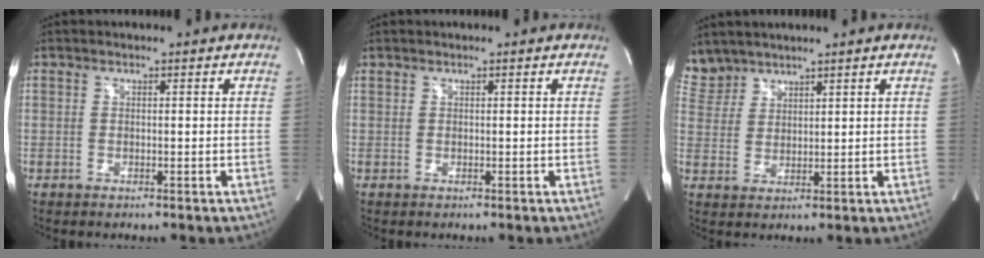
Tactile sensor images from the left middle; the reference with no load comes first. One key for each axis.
{"total": 0.0}
{"total": 4.7, "fx": 4.4, "fy": 1.6, "fz": -0.4, "tx": 0.001, "ty": 0.012, "tz": 0.100}